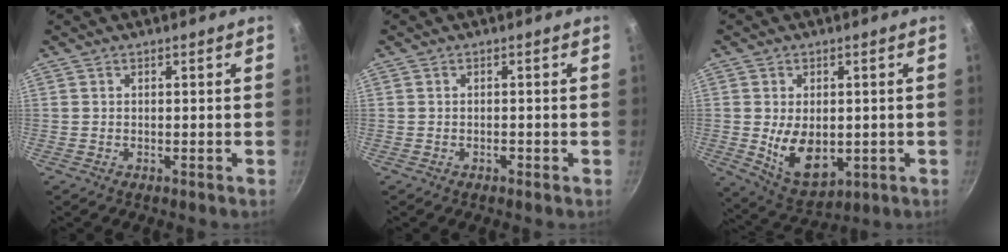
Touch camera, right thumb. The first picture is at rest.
{"total": 0.7, "force": [-0.5, 0.4, 0.4], "torque": [-0.009, 0.004, -0.005]}
{"total": 10.4, "force": [-0.7, 6.6, 7.9], "torque": [-0.116, -0.017, 0.012]}